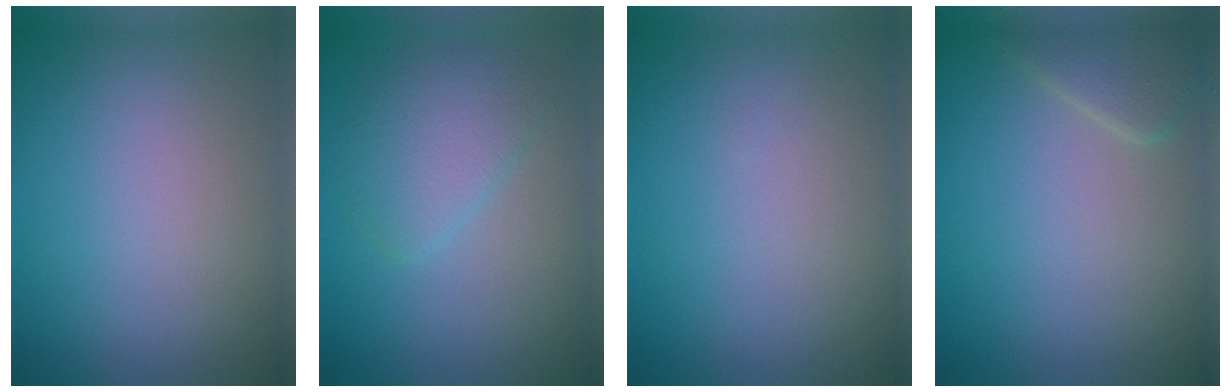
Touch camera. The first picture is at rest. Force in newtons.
{"total": 3.2, "press": 3.2, "slide": 0.1}
{"total": 0.0}
{"total": 2.2, "press": 2.1, "slide": 0.2}